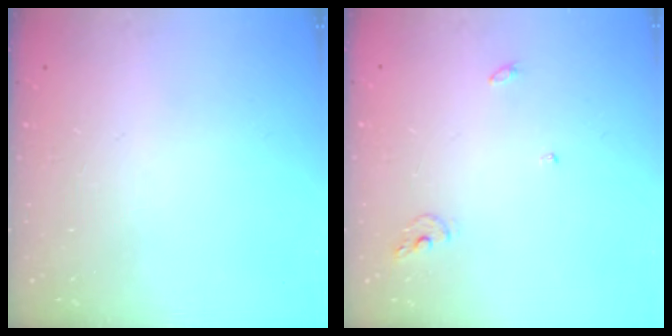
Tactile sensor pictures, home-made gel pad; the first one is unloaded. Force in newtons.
{"total": 5.2, "press": 5.2, "slide": 0.4}